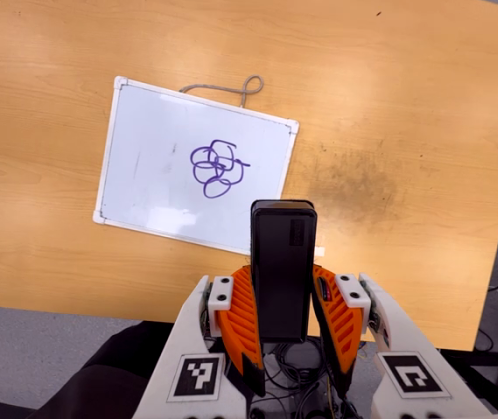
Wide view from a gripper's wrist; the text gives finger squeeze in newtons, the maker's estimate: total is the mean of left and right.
{"total": 5.7, "left": 3.9, "right": 7.5}